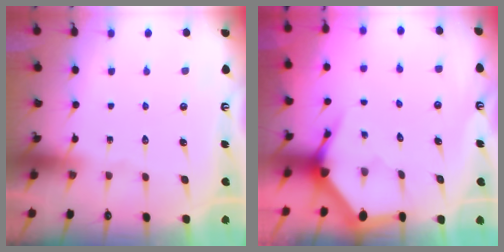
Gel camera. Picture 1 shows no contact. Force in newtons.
{"total": 3.7, "press": 3.7, "slide": 0.5}